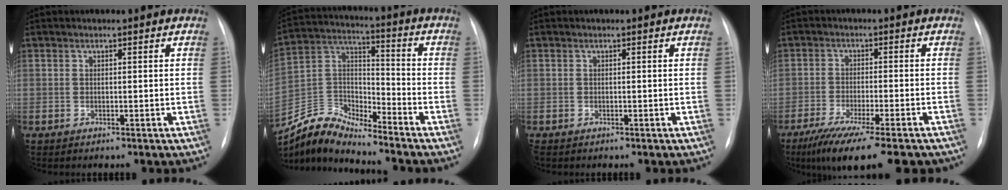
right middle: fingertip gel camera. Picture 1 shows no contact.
{"total": 10.2, "force": [-10.2, 0.3, 0.7], "torque": [-0.023, 0.038, -0.200]}
{"total": 0.5, "force": [-0.4, 0.3, 0.2], "torque": [-0.005, 0.001, -0.006]}
{"total": 15.3, "force": [-11.9, 2.2, 9.4], "torque": [-0.129, -0.032, -0.179]}